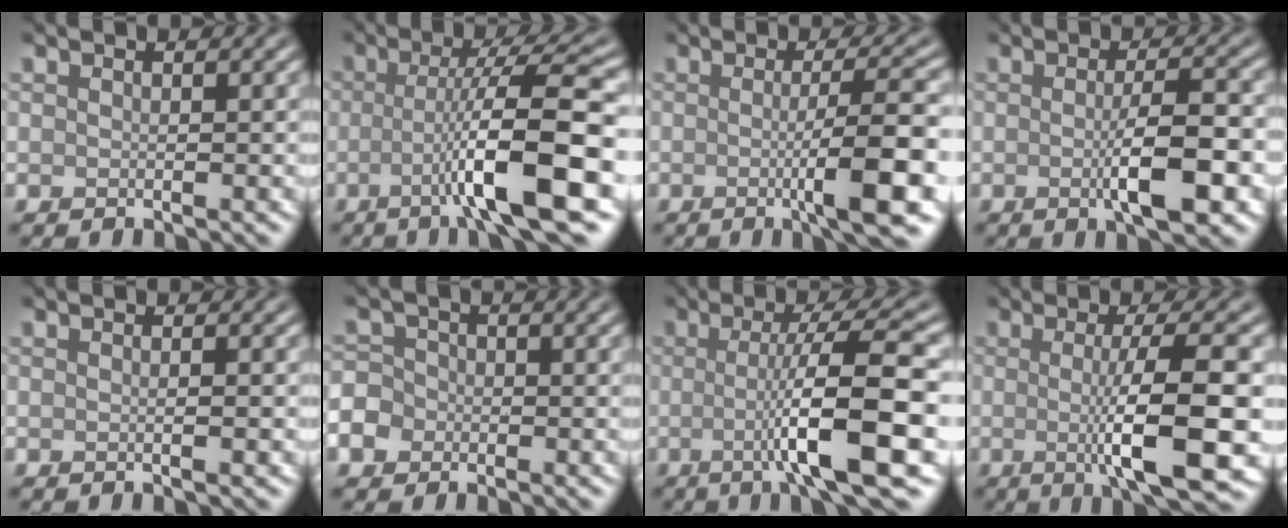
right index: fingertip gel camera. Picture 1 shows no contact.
{"total": 9.2, "force": [-2.5, 1.2, 8.8], "torque": [-0.127, 0.013, -0.048]}
{"total": 7.2, "force": [-1.1, 1.1, 7.0], "torque": [-0.103, -0.002, -0.019]}
{"total": 5.4, "force": [-1.0, 1.1, 5.2], "torque": [-0.084, -0.002, -0.015]}
{"total": 1.2, "force": [-0.1, 0.3, 1.1], "torque": [-0.009, 0.000, -0.003]}
{"total": 4.7, "force": [-2.2, 3.9, 1.3], "torque": [-0.019, -0.002, -0.053]}
{"total": 9.2, "force": [-1.3, 1.5, 9.0], "torque": [-0.127, 0.002, -0.024]}
{"total": 8.4, "force": [-0.7, 1.7, 8.2], "torque": [-0.119, -0.010, -0.009]}